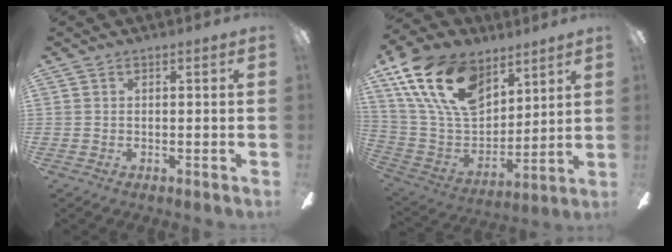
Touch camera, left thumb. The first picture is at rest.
{"total": 21.8, "force": [11.9, 13.3, 12.5], "torque": [-0.256, -0.041, 0.219]}